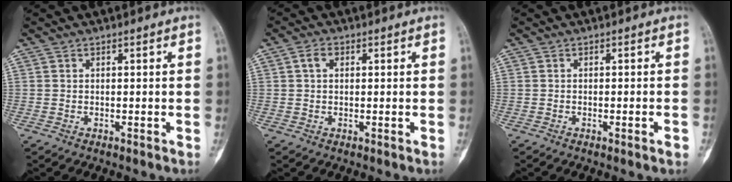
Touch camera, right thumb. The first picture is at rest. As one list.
[{"total": 2.3, "force": [0.6, 1.5, 1.5], "torque": [-0.025, 0.009, 0.010]}, {"total": 1.6, "force": [-0.8, 0.2, 1.4], "torque": [-0.025, 0.003, -0.008]}]